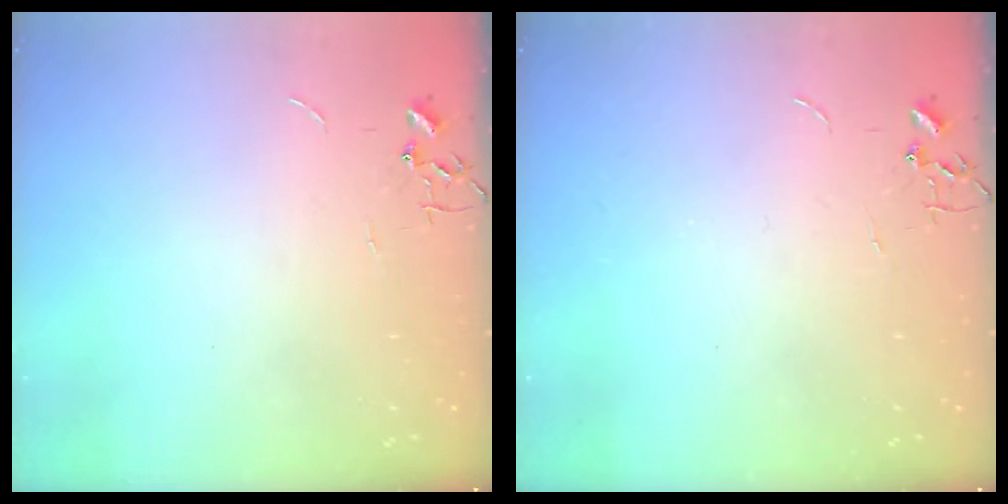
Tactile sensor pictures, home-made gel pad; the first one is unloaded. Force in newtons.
{"total": 0.0}